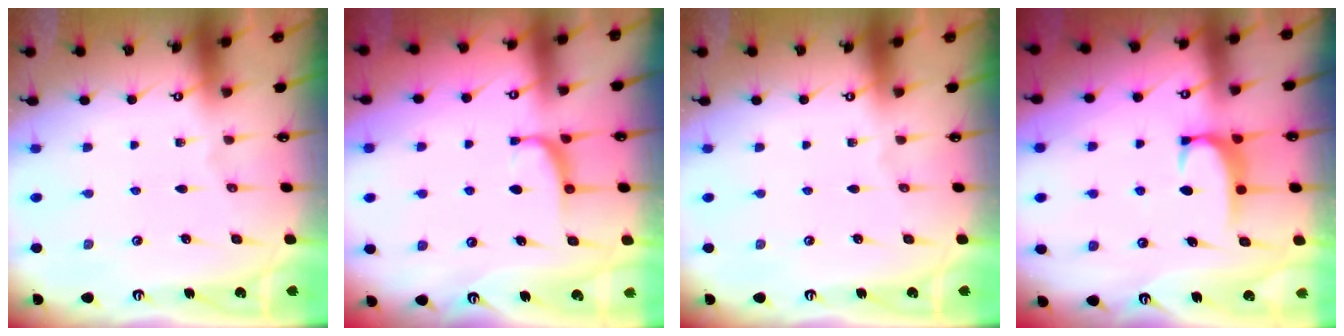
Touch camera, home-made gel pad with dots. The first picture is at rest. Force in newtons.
{"total": 1.6, "press": 1.5, "slide": 0.5}
{"total": 0.0}
{"total": 1.9, "press": 1.8, "slide": 0.5}